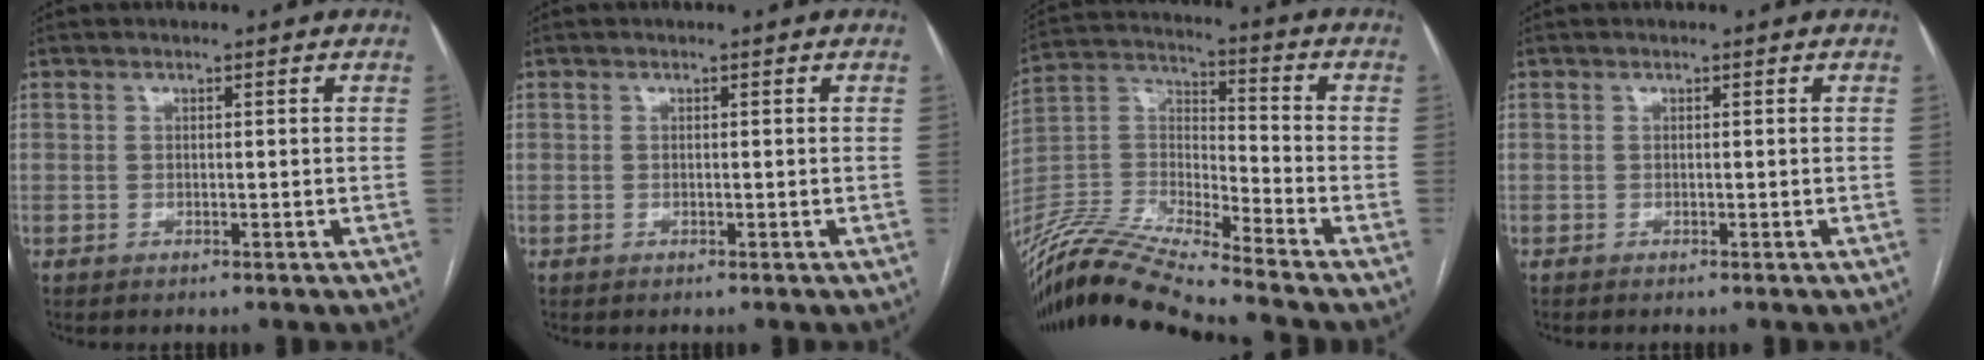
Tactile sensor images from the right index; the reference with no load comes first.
{"total": 0.0}
{"total": 17.8, "force": [-16.5, -0.7, 6.7], "torque": [-0.136, 0.013, -0.312]}
{"total": 0.0}